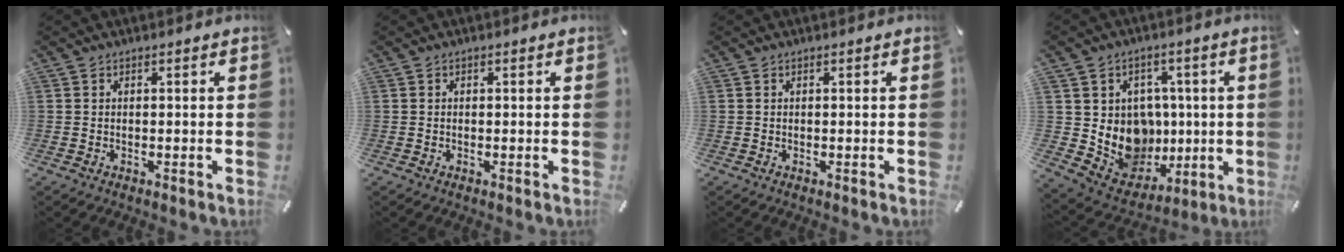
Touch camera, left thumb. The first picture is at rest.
{"total": 0.0}
{"total": 0.0}
{"total": 12.5, "force": [1.0, 11.9, 3.9], "torque": [-0.069, -0.026, 0.048]}